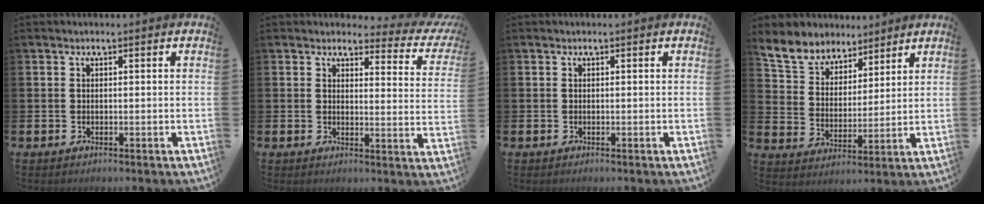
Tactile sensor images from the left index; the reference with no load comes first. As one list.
[{"total": 3.1, "force": [2.7, 1.4, 0.6], "torque": [-0.009, -0.028, 0.038]}, {"total": 0.0}, {"total": 6.7, "force": [6.0, 2.9, 0.2], "torque": [-0.049, -0.035, 0.109]}]